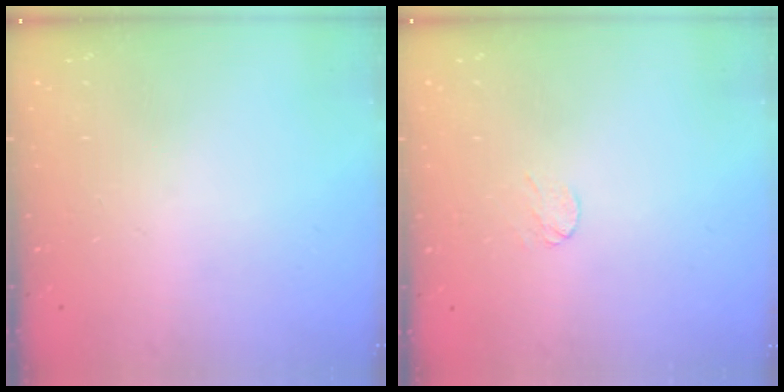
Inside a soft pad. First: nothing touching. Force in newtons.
{"total": 2.6, "press": 2.5, "slide": 0.3}